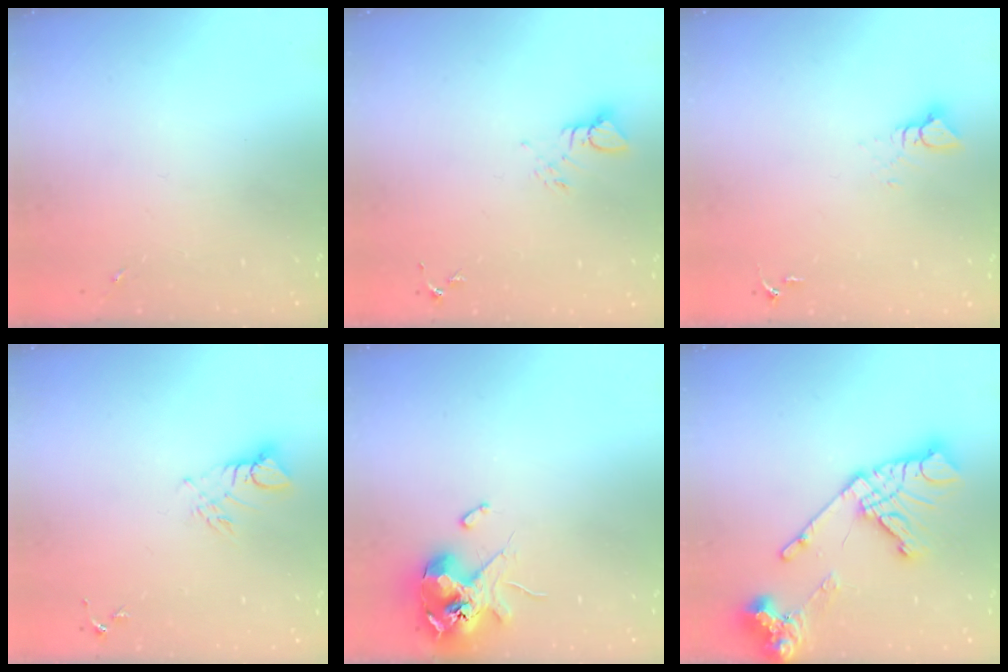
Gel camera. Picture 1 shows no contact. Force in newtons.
{"total": 3.8, "press": 3.8, "slide": 0.5}
{"total": 3.3, "press": 3.3, "slide": 0.3}
{"total": 5.3, "press": 5.2, "slide": 0.4}
{"total": 12.4, "press": 12.3, "slide": 1.8}
{"total": 20.4, "press": 20.3, "slide": 2.5}